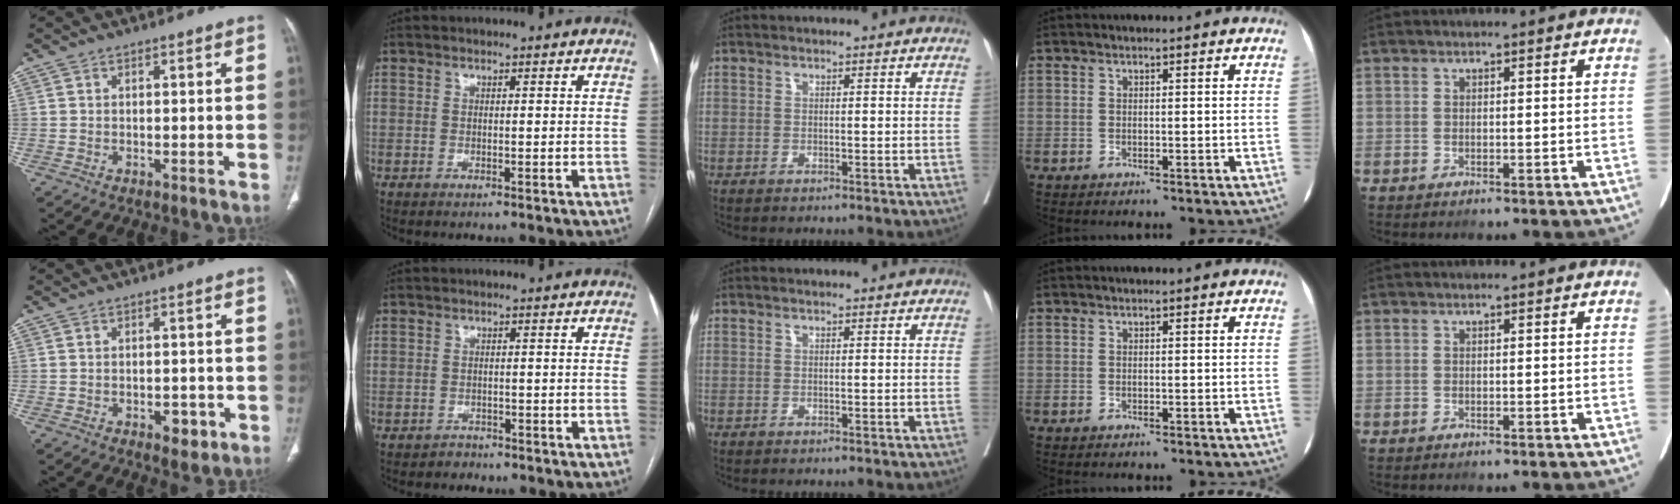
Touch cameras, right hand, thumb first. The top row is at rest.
{"thumb": {"total": 3.5, "force": [-1.5, 2.0, 2.4], "torque": [-0.020, 0.007, -0.013]}, "index": {"total": 1.7, "force": [-1.2, 1.1, -0.4], "torque": [0.001, 0.005, -0.023]}}